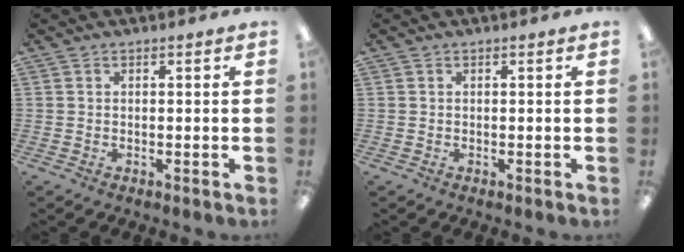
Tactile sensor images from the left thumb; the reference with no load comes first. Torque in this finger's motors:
{"motor_torque": [-0.03, -0.03, -0.04, 0.06, 0.00]}